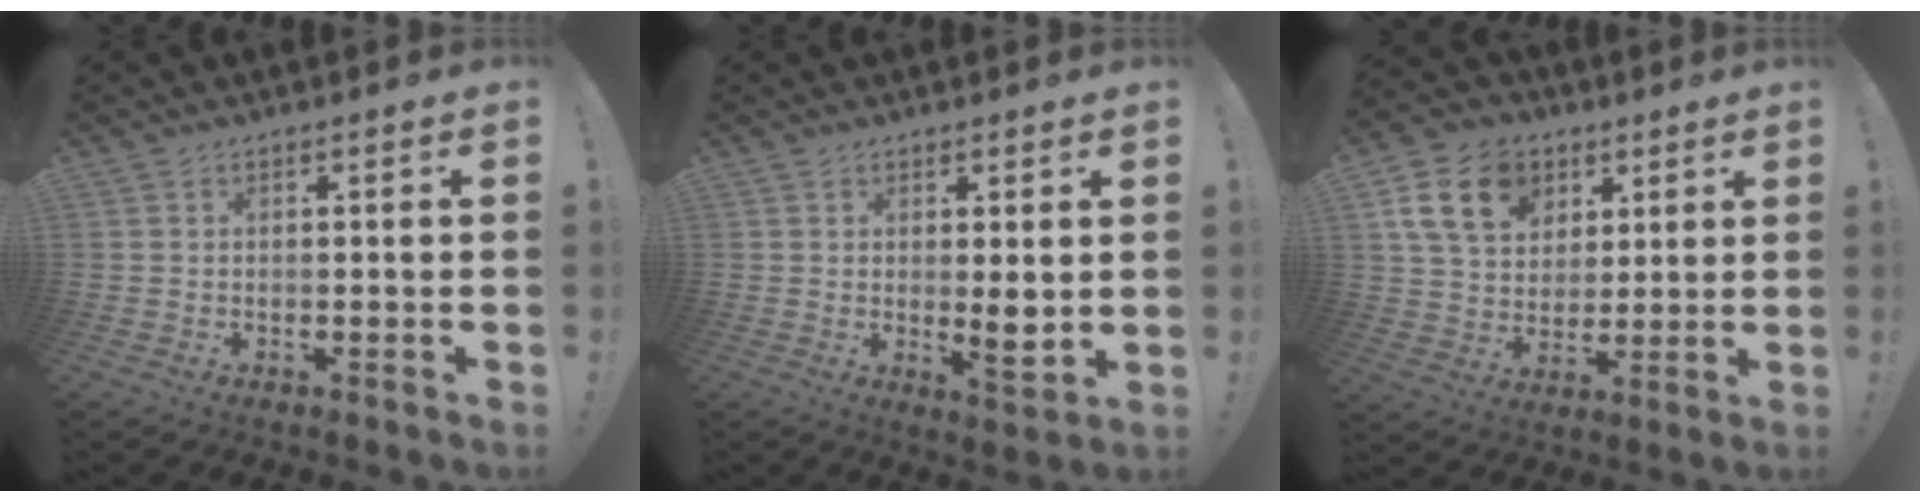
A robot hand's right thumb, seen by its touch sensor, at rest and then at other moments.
{"total": 5.5, "force": [0.9, 1.5, 5.3], "torque": [-0.053, -0.025, 0.014]}
{"total": 16.8, "force": [7.2, 12.4, 8.7], "torque": [-0.135, -0.023, 0.141]}